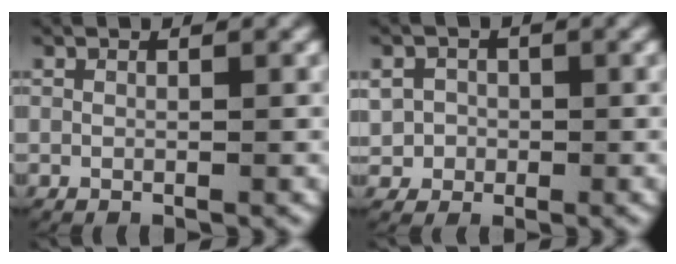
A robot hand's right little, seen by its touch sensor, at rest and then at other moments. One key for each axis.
{"total": 4.6, "fx": -0.3, "fy": 4.3, "fz": 1.4, "tx": -0.044, "ty": -0.015, "tz": -0.001}